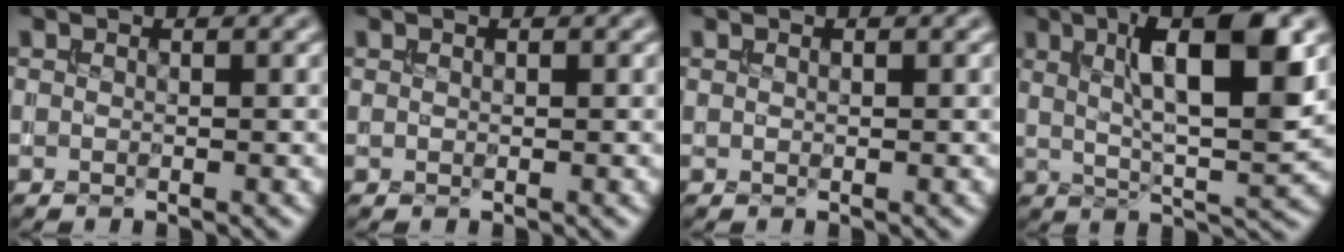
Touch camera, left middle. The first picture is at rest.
{"total": 0.0}
{"total": 0.0}
{"total": 9.7, "force": [3.1, 2.4, 8.9], "torque": [-0.138, 0.003, 0.052]}